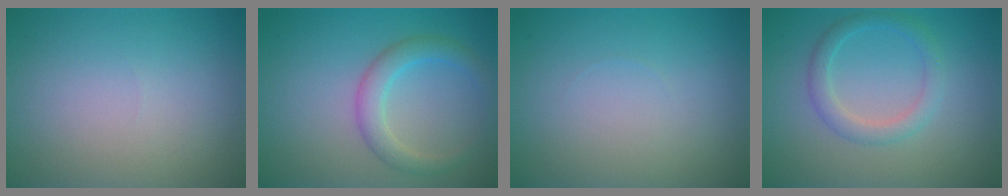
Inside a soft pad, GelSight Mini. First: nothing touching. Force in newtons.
{"total": 3.0, "press": 3.0, "slide": 0.1}
{"total": 0.0}
{"total": 2.4, "press": 2.4, "slide": 0.1}